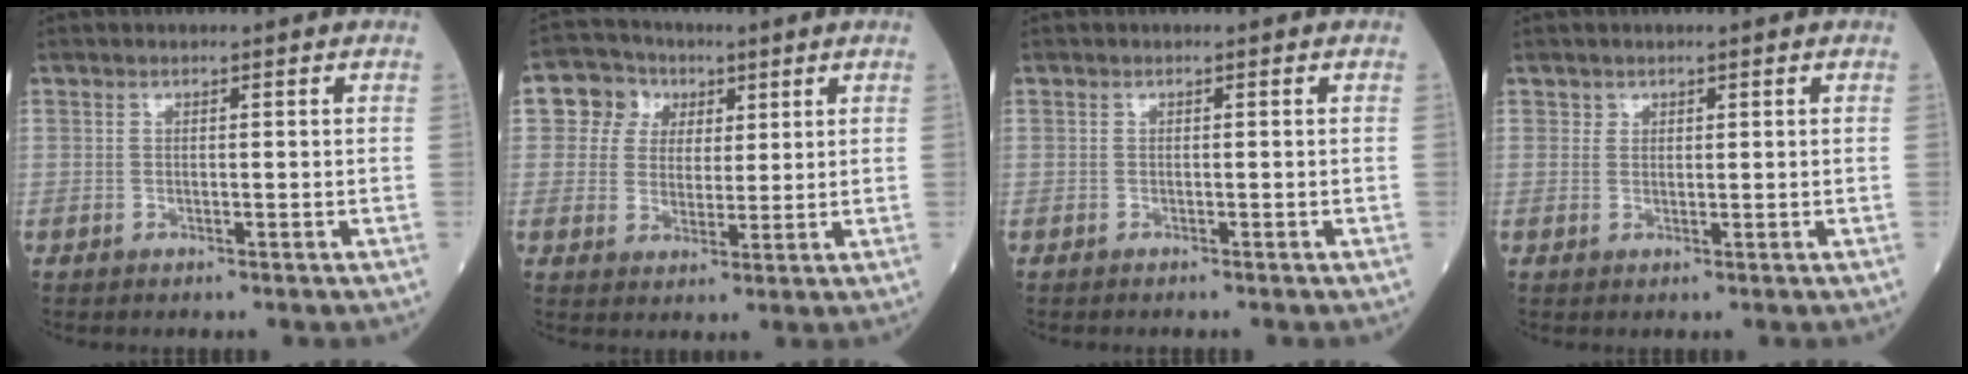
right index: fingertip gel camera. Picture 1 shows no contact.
{"total": 6.6, "force": [2.6, 5.8, 1.5], "torque": [-0.021, 0.028, 0.047]}
{"total": 1.0, "force": [-0.8, -0.1, 0.4], "torque": [0.000, 0.002, -0.009]}
{"total": 0.7, "force": [0.5, 0.5, 0.0], "torque": [0.008, 0.000, 0.008]}